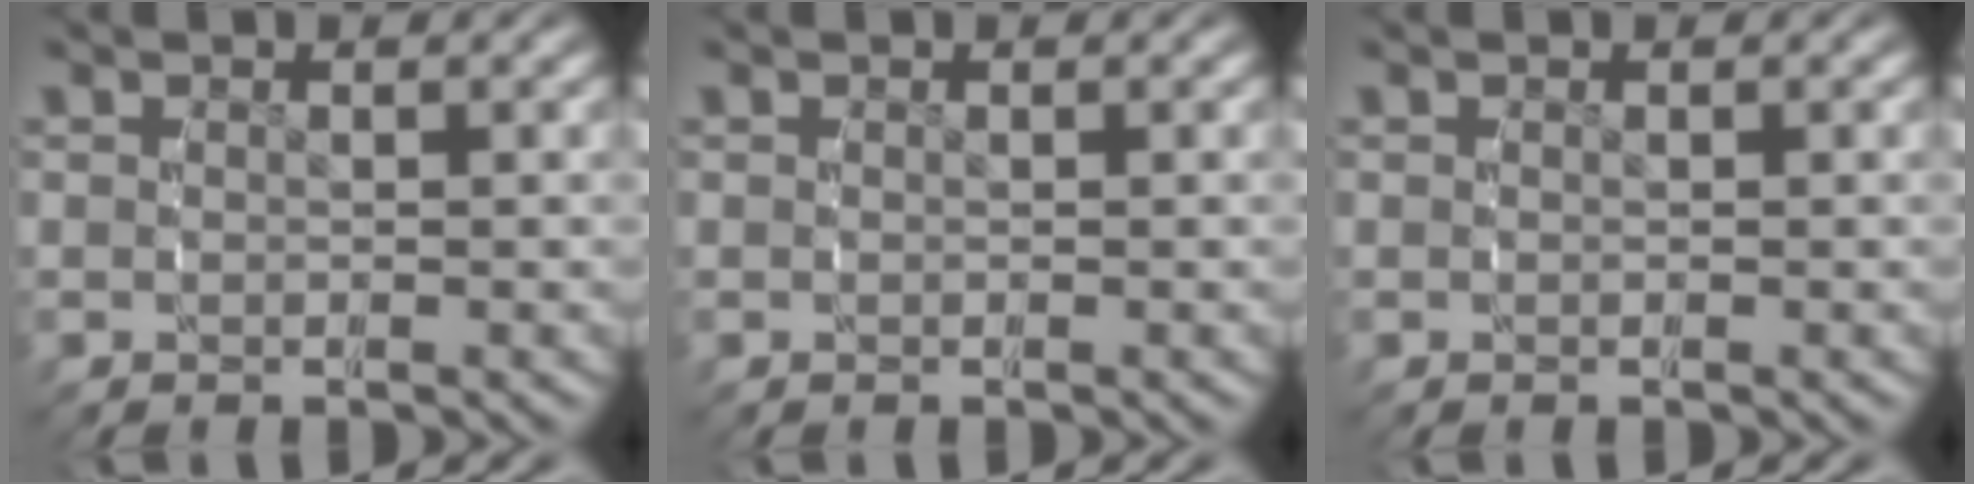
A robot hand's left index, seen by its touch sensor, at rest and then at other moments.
{"total": 0.0}
{"total": 0.0}